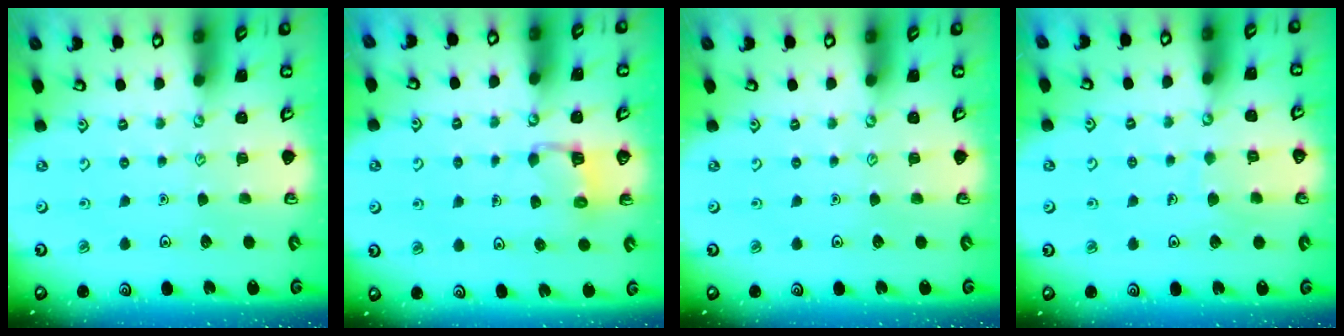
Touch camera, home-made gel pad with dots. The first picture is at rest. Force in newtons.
{"total": 3.3, "press": 3.3, "slide": 0.3}
{"total": 0.0}
{"total": 5.1, "press": 5.1, "slide": 0.3}